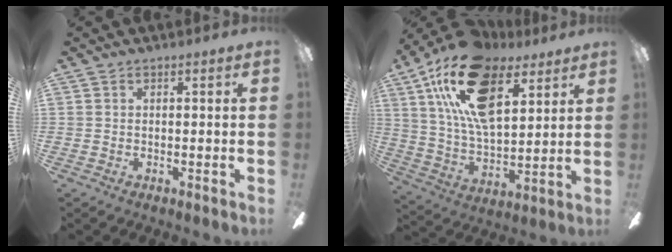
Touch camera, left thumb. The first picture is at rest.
{"total": 22.8, "force": [11.9, 11.7, 15.6], "torque": [-0.302, -0.034, 0.206]}